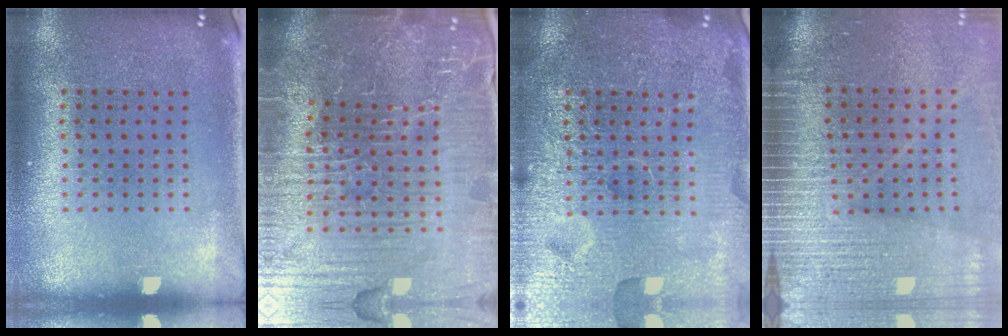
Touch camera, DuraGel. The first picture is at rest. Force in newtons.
{"total": 6.2, "press": 5.8, "slide": 2.3}
{"total": 7.2, "press": 7.2, "slide": 1.0}
{"total": 4.2, "press": 3.6, "slide": 2.1}